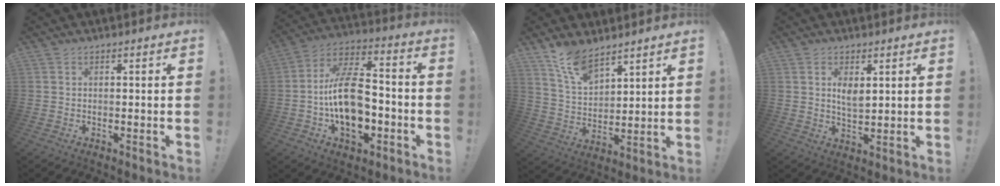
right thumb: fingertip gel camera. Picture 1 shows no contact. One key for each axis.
{"total": 19.1, "fx": -3.7, "fy": 11.5, "fz": 14.8, "tx": -0.266, "ty": 0.022, "tz": -0.063}
{"total": 10.2, "fx": 8.6, "fy": 3.9, "fz": 3.9, "tx": -0.086, "ty": -0.058, "tz": 0.168}
{"total": 4.6, "fx": 2.2, "fy": 2.3, "fz": 3.3, "tx": -0.051, "ty": -0.016, "tz": 0.035}